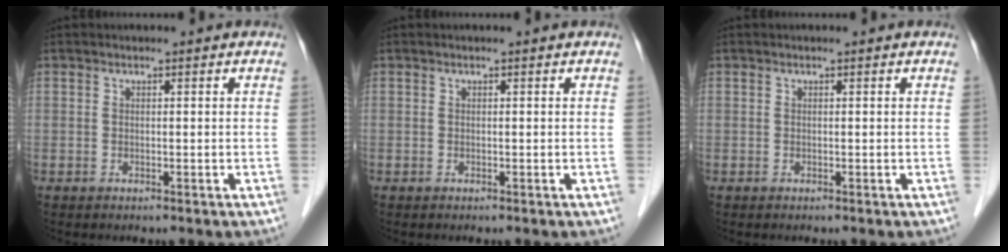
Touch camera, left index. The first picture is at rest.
{"total": 0.0}
{"total": 0.0}